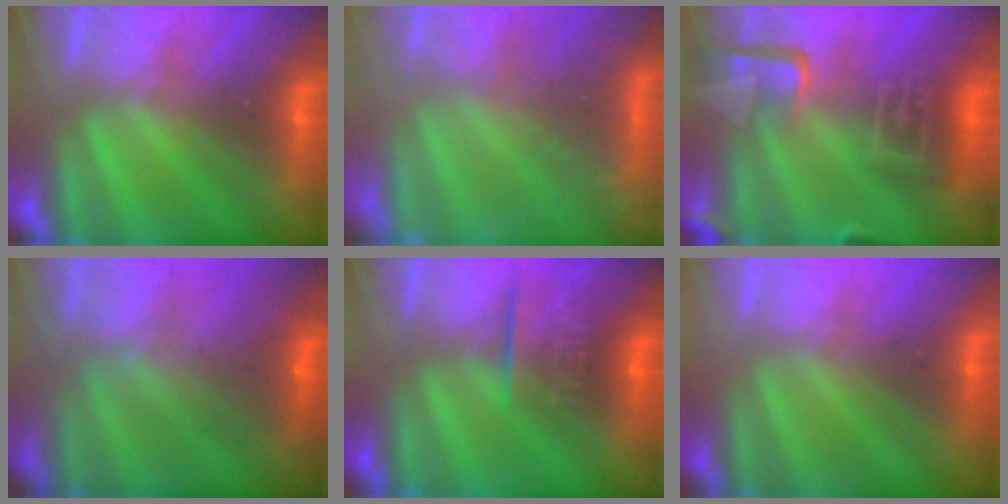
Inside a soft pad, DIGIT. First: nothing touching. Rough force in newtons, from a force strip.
{"total": 7.8}
{"total": 5.8}
{"total": 7.7}
{"total": 9.7}
{"total": 3.1}